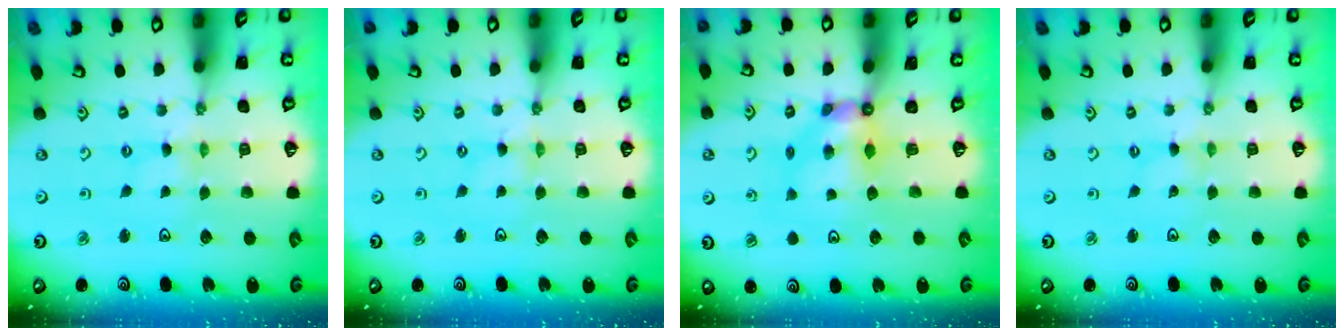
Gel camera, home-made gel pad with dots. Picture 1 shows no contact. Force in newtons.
{"total": 1.1, "press": 1.0, "slide": 0.1}
{"total": 6.2, "press": 6.2, "slide": 0.5}
{"total": 0.0}